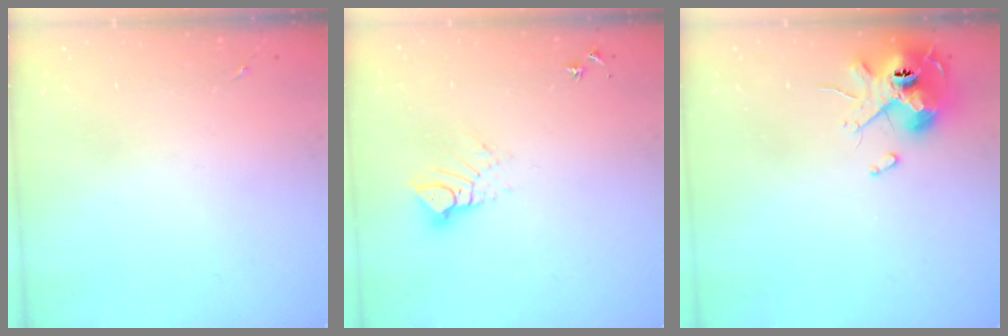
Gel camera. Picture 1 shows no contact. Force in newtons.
{"total": 6.6, "press": 6.6, "slide": 0.4}
{"total": 11.9, "press": 11.7, "slide": 1.7}